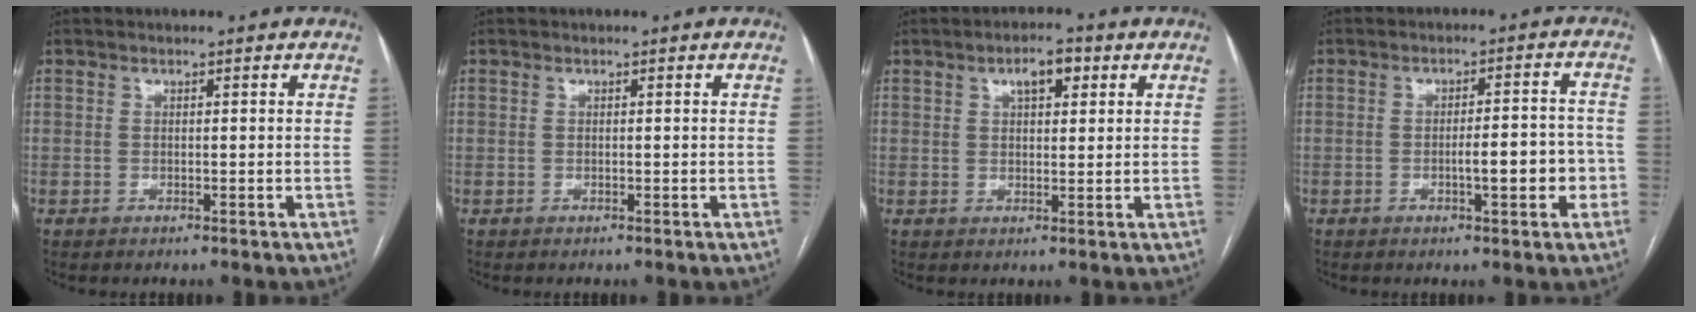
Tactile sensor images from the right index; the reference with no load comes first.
{"total": 0.0}
{"total": 4.5, "force": [2.1, 1.8, 3.5], "torque": [-0.058, 0.010, 0.033]}
{"total": 6.4, "force": [-1.9, 1.5, 5.9], "torque": [-0.084, 0.016, -0.021]}